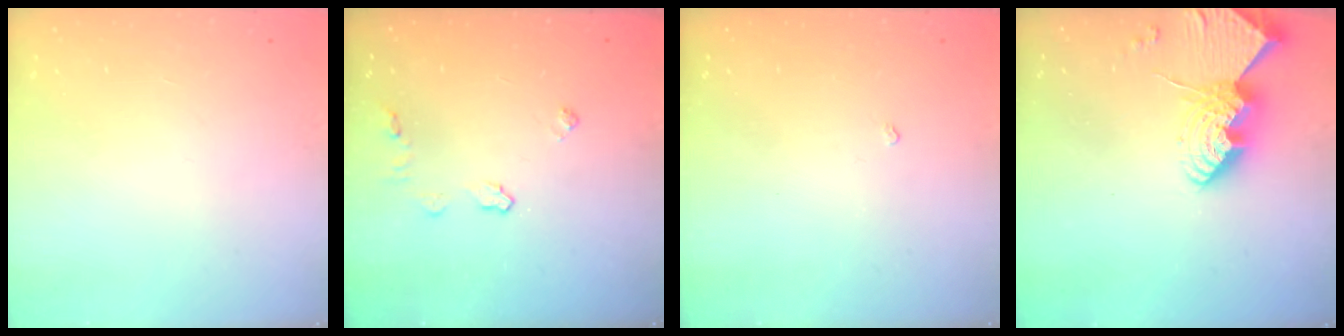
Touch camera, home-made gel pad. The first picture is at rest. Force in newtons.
{"total": 5.4, "press": 5.3, "slide": 0.7}
{"total": 1.7, "press": 1.7, "slide": 0.3}
{"total": 14.0, "press": 14.0, "slide": 0.9}